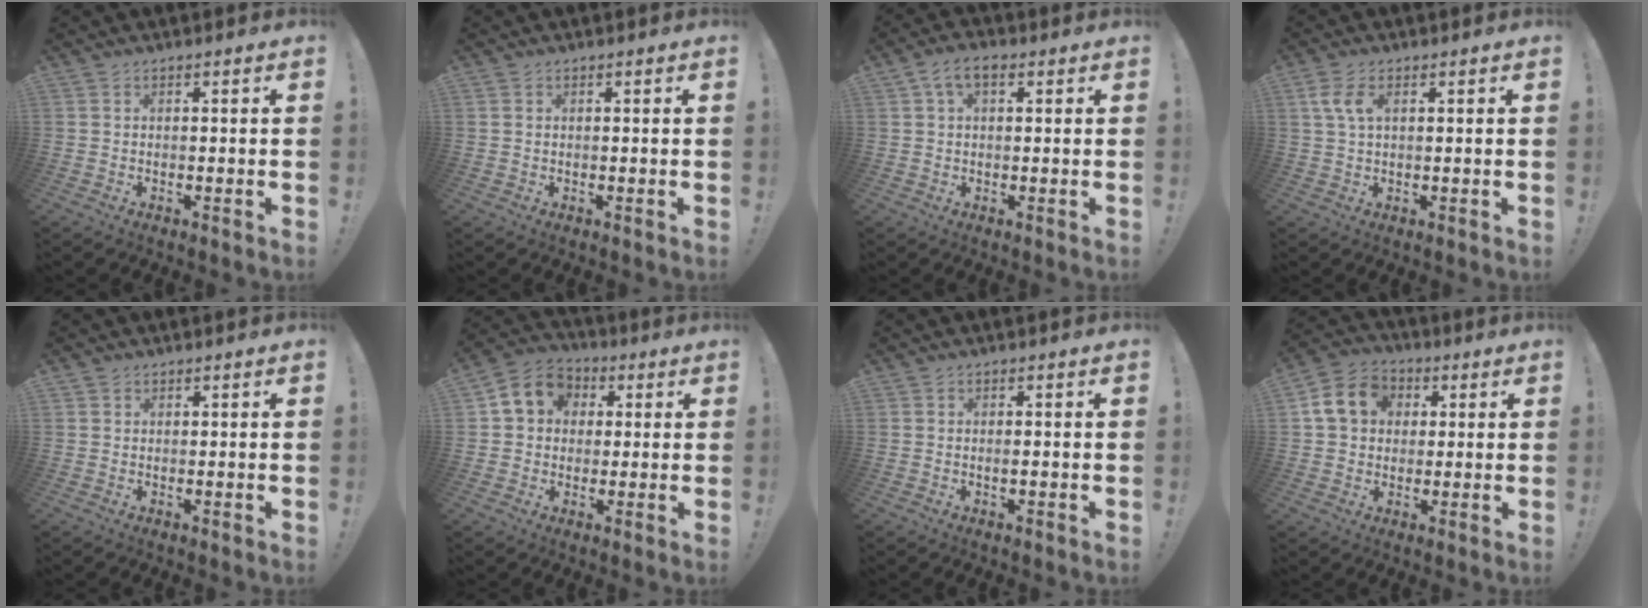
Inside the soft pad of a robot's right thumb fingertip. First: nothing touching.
{"total": 0.5, "force": [0.3, 0.4, 0.2], "torque": [-0.009, 0.003, 0.007]}
{"total": 5.4, "force": [2.0, 3.0, 4.0], "torque": [-0.071, 0.006, 0.038]}
{"total": 5.5, "force": [1.7, 2.6, 4.5], "torque": [-0.094, 0.004, 0.030]}
{"total": 0.9, "force": [0.7, 0.5, 0.1], "torque": [0.007, -0.004, 0.013]}
{"total": 10.1, "force": [2.5, 8.7, 4.5], "torque": [-0.059, 0.001, 0.053]}
{"total": 1.0, "force": [-0.4, 0.0, 0.9], "torque": [-0.012, -0.003, -0.008]}
{"total": 12.2, "force": [3.1, 10.2, 5.9], "torque": [-0.087, 0.009, 0.067]}